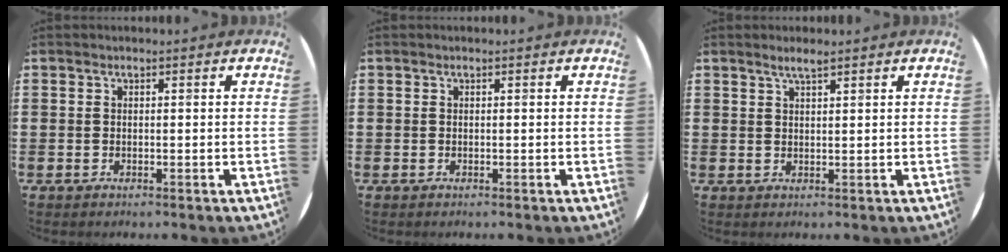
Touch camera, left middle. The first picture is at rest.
{"total": 0.0}
{"total": 2.1, "force": [1.7, 0.2, 1.2], "torque": [-0.025, 0.002, 0.031]}